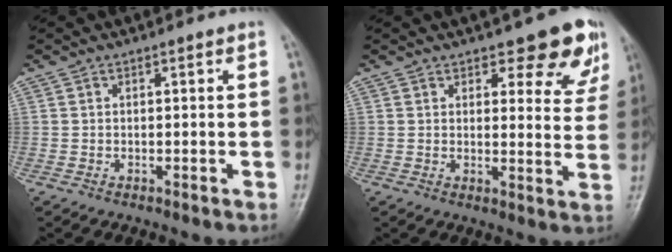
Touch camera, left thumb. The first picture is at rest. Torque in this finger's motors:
{"motor_torque": [0.04, 0.42, 0.00, -0.32, 0.09]}